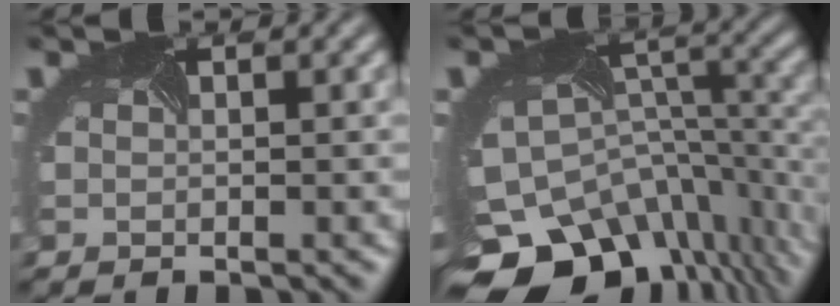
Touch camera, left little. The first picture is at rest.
{"total": 14.1, "force": [-9.7, 8.2, 6.0], "torque": [-0.146, -0.033, -0.125]}